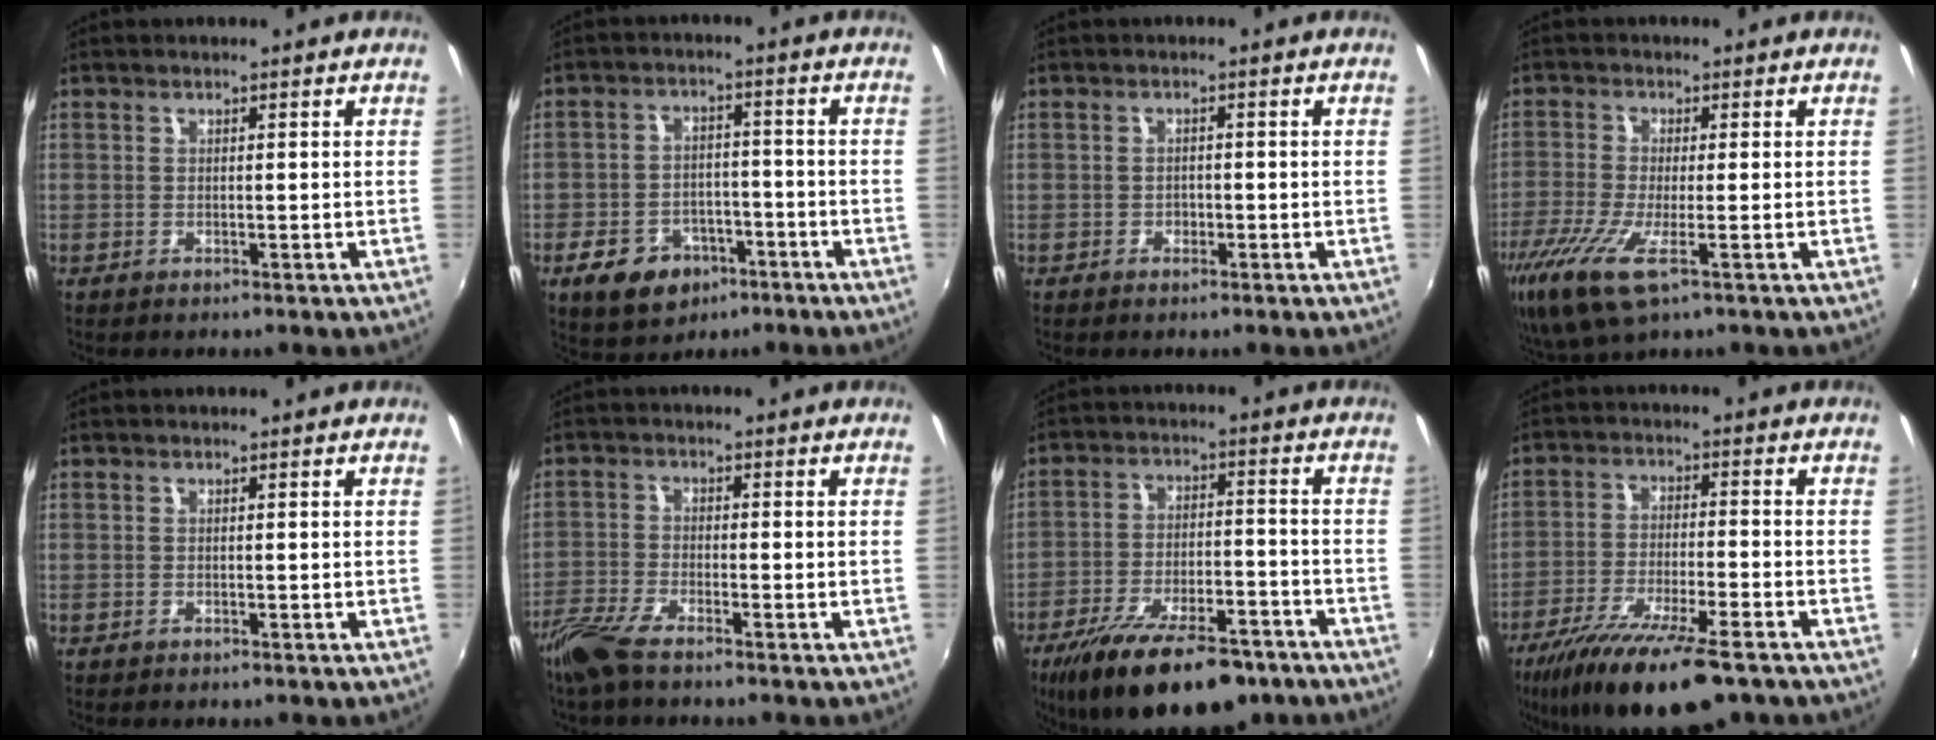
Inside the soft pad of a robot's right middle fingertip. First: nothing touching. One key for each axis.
{"total": 10.2, "fx": -5.5, "fy": 7.1, "fz": 4.6, "tx": -0.117, "ty": 0.014, "tz": -0.075}
{"total": 1.3, "fx": -0.8, "fy": 1.1, "fz": 0.2, "tx": -0.005, "ty": -0.002, "tz": -0.011}
{"total": 9.0, "fx": -4.7, "fy": 2.2, "fz": 7.4, "tx": -0.170, "ty": -0.035, "tz": -0.090}
{"total": 0.0}
{"total": 6.6, "fx": -5.3, "fy": 1.2, "fz": 3.7, "tx": -0.097, "ty": -0.017, "tz": -0.110}
{"total": 20.2, "fx": -14.6, "fy": 7.5, "fz": 11.8, "tx": -0.222, "ty": -0.029, "tz": -0.218}
{"total": 16.7, "fx": -12.0, "fy": 3.7, "fz": 11.0, "tx": -0.218, "ty": -0.047, "tz": -0.203}